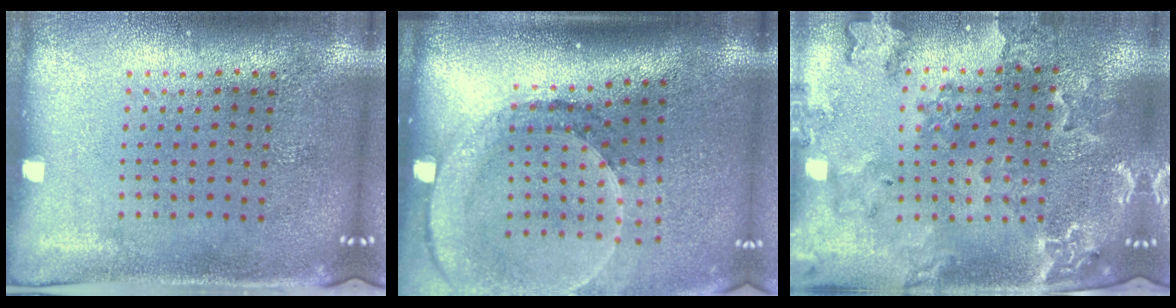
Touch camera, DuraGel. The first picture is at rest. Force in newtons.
{"total": 2.7, "press": 2.0, "slide": 1.8}
{"total": 1.9, "press": 1.9, "slide": 0.3}